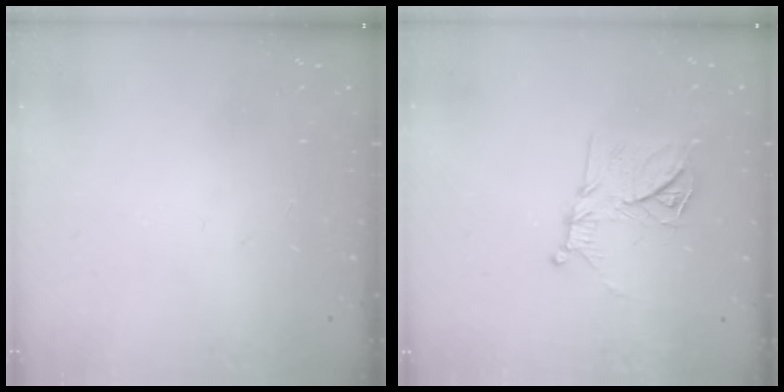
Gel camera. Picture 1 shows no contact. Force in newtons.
{"total": 11.7, "press": 11.7, "slide": 0.4}